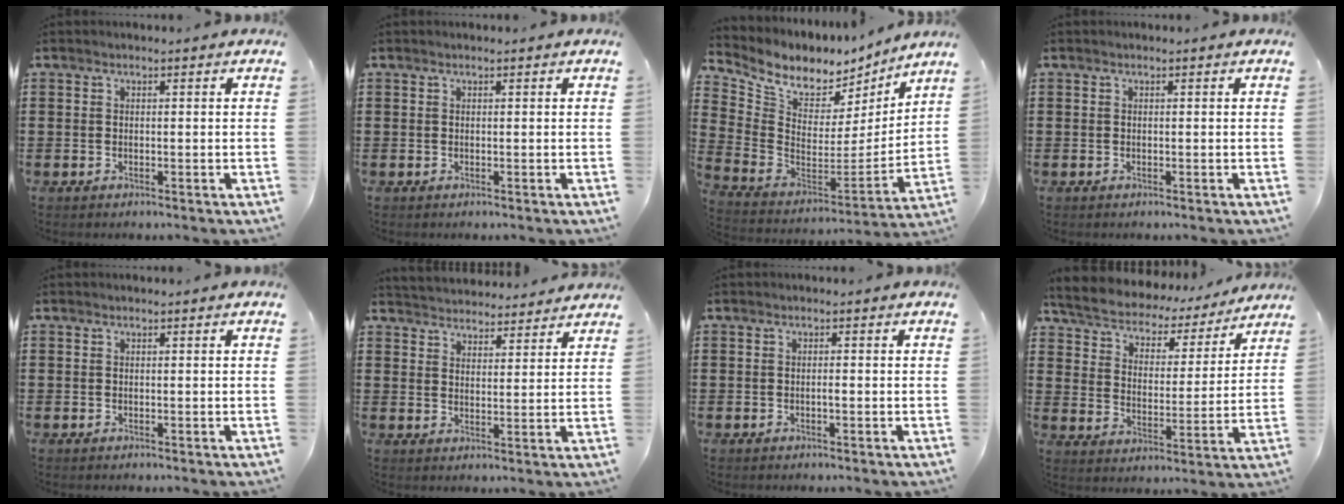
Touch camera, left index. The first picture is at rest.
{"total": 0.0}
{"total": 6.9, "force": [5.5, 3.7, 1.9], "torque": [-0.072, -0.046, 0.095]}
{"total": 0.0}
{"total": 0.0}
{"total": 3.7, "force": [3.6, 0.2, -0.6], "torque": [-0.004, -0.021, 0.064]}
{"total": 0.7, "force": [-0.2, 0.1, 0.6], "torque": [-0.012, -0.003, -0.004]}
{"total": 5.0, "force": [4.9, 1.0, 0.3], "torque": [-0.035, -0.038, 0.079]}